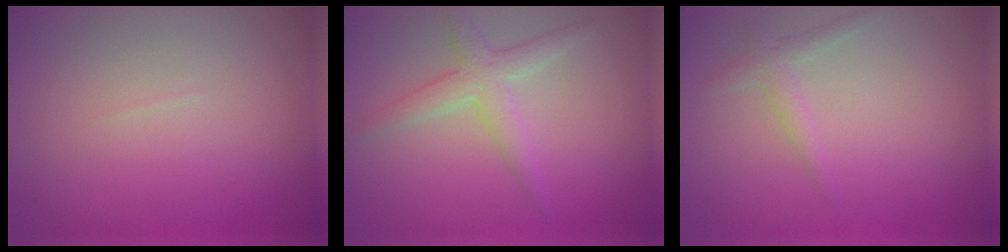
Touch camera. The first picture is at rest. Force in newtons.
{"total": 2.8, "press": 2.8, "slide": 0.1}
{"total": 1.5, "press": 1.5, "slide": 0.1}